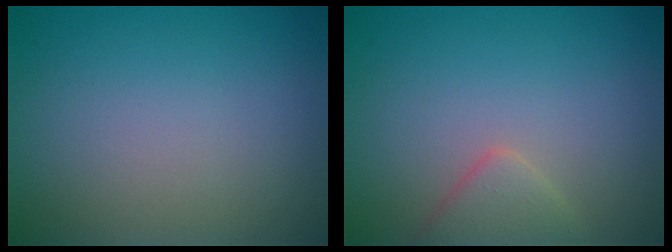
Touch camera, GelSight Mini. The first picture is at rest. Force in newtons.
{"total": 2.2, "press": 2.2, "slide": 0.2}